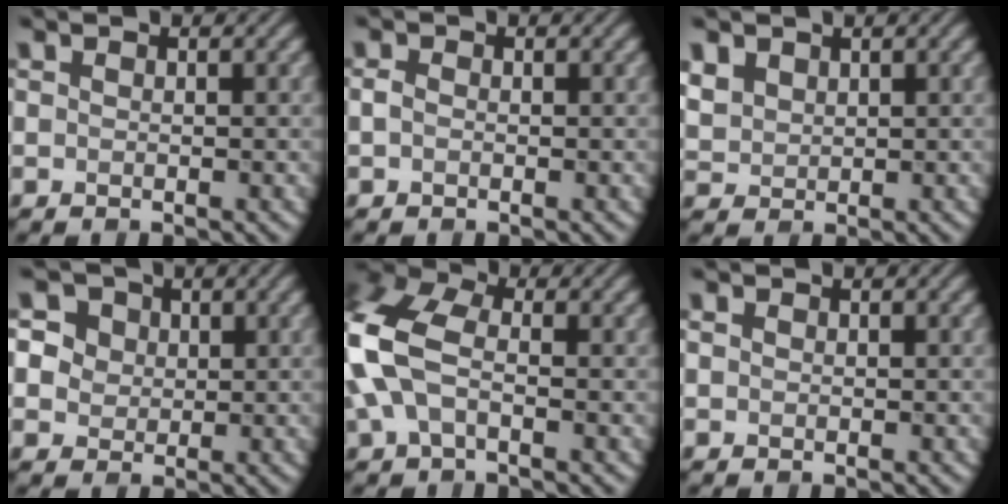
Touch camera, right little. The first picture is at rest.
{"total": 0.8, "force": [-0.5, 0.5, 0.4], "torque": [-0.009, 0.002, -0.010]}
{"total": 2.3, "force": [1.0, 1.8, 1.0], "torque": [-0.037, 0.000, 0.033]}
{"total": 8.4, "force": [3.9, 6.5, 3.5], "torque": [-0.076, 0.031, 0.055]}
{"total": 8.1, "force": [-0.3, 5.0, 6.4], "torque": [-0.185, 0.014, -0.015]}
{"total": 0.5, "force": [-0.2, 0.5, 0.1], "torque": [0.001, 0.003, -0.008]}